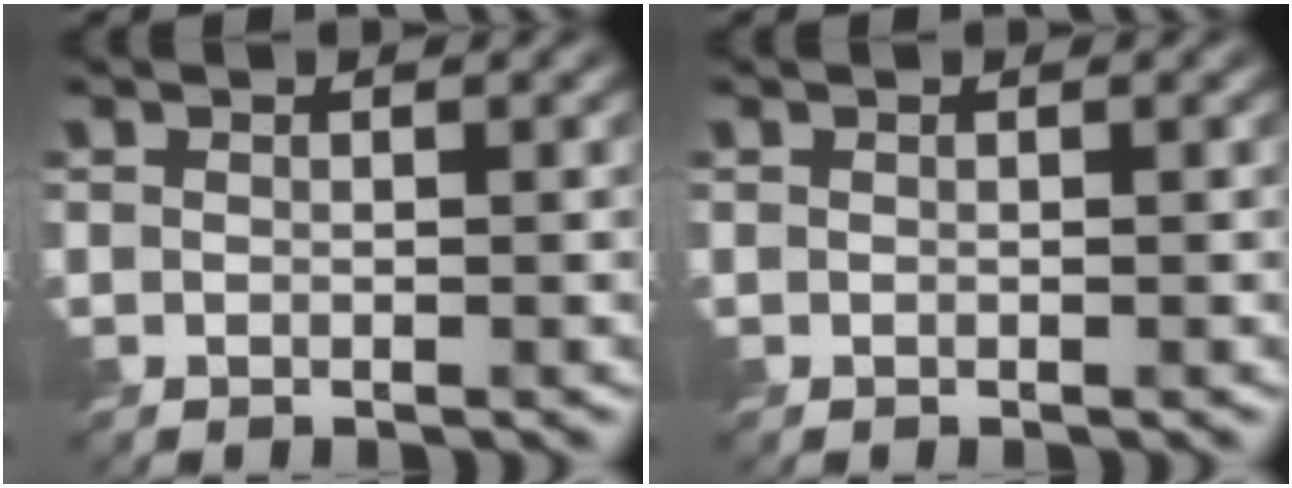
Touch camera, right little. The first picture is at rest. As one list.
[{"total": 0.0}]